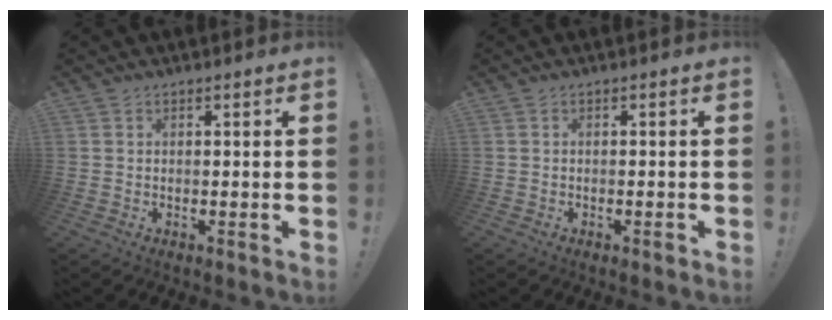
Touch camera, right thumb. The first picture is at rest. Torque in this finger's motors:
{"motor_torque": [0.28, 0.08, 0.06, -0.24, 0.03]}